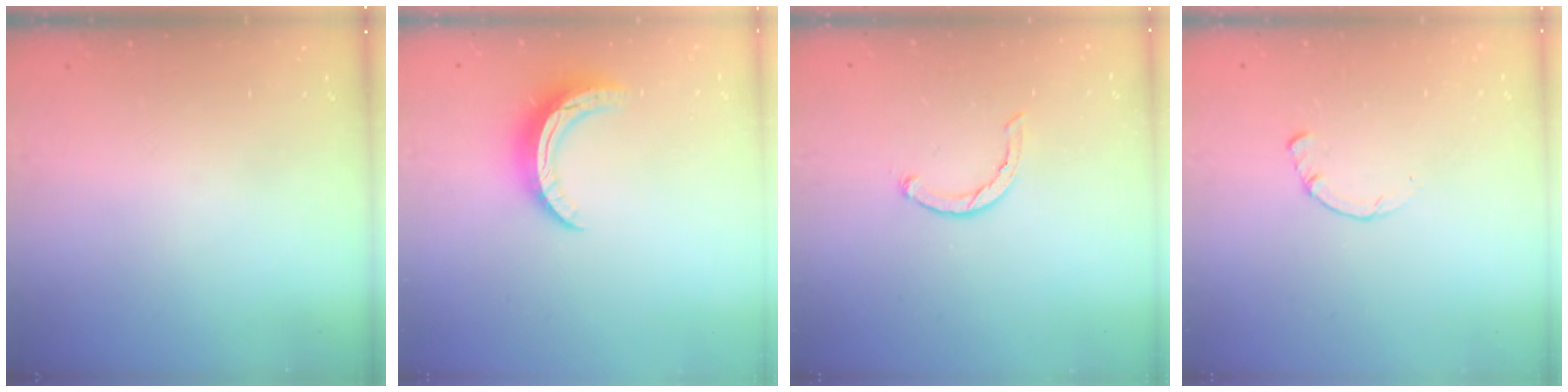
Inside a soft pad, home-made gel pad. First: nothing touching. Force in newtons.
{"total": 9.9, "press": 9.9, "slide": 0.2}
{"total": 2.3, "press": 2.3, "slide": 0.4}
{"total": 2.2, "press": 2.2, "slide": 0.3}